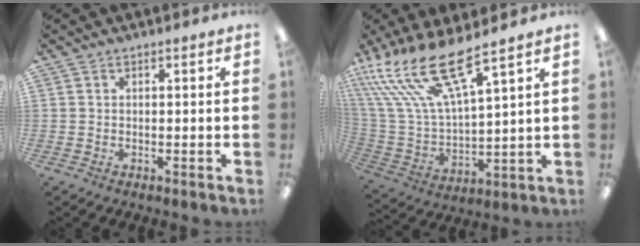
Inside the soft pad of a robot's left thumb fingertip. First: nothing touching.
{"total": 19.7, "force": [13.3, 5.6, 13.5], "torque": [-0.295, -0.077, 0.233]}